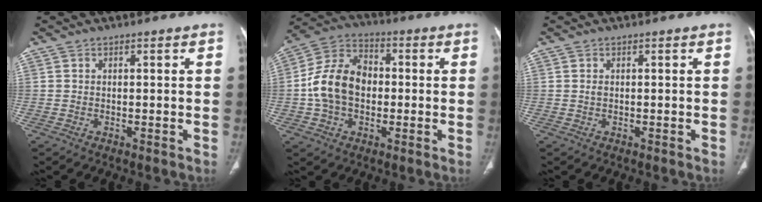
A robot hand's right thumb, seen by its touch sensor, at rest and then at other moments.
{"total": 13.3, "force": [-0.8, 9.6, 9.2], "torque": [-0.159, 0.035, -0.020]}
{"total": 0.5, "force": [0.0, 0.4, 0.4], "torque": [-0.009, 0.001, 0.001]}